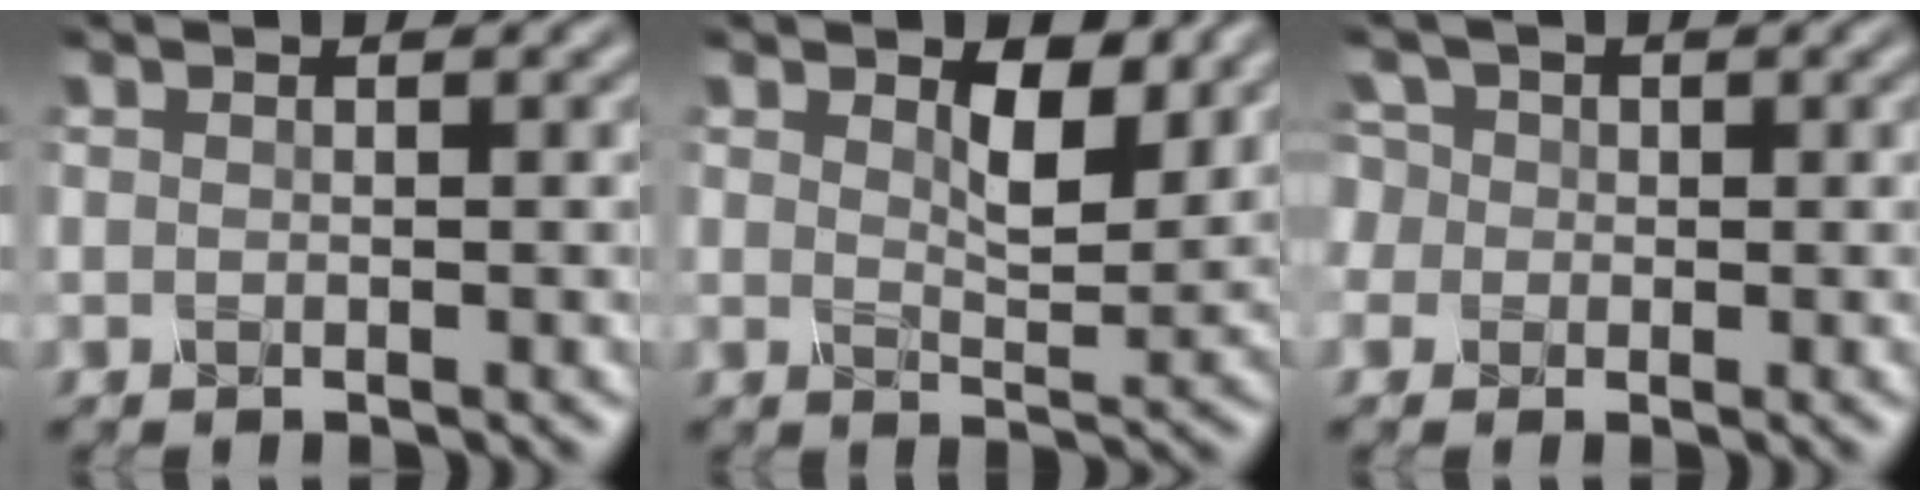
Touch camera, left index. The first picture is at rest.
{"total": 4.1, "force": [2.0, 1.9, 3.0], "torque": [-0.054, -0.010, 0.027]}
{"total": 4.2, "force": [1.3, 3.6, 1.8], "torque": [-0.045, 0.021, -0.002]}